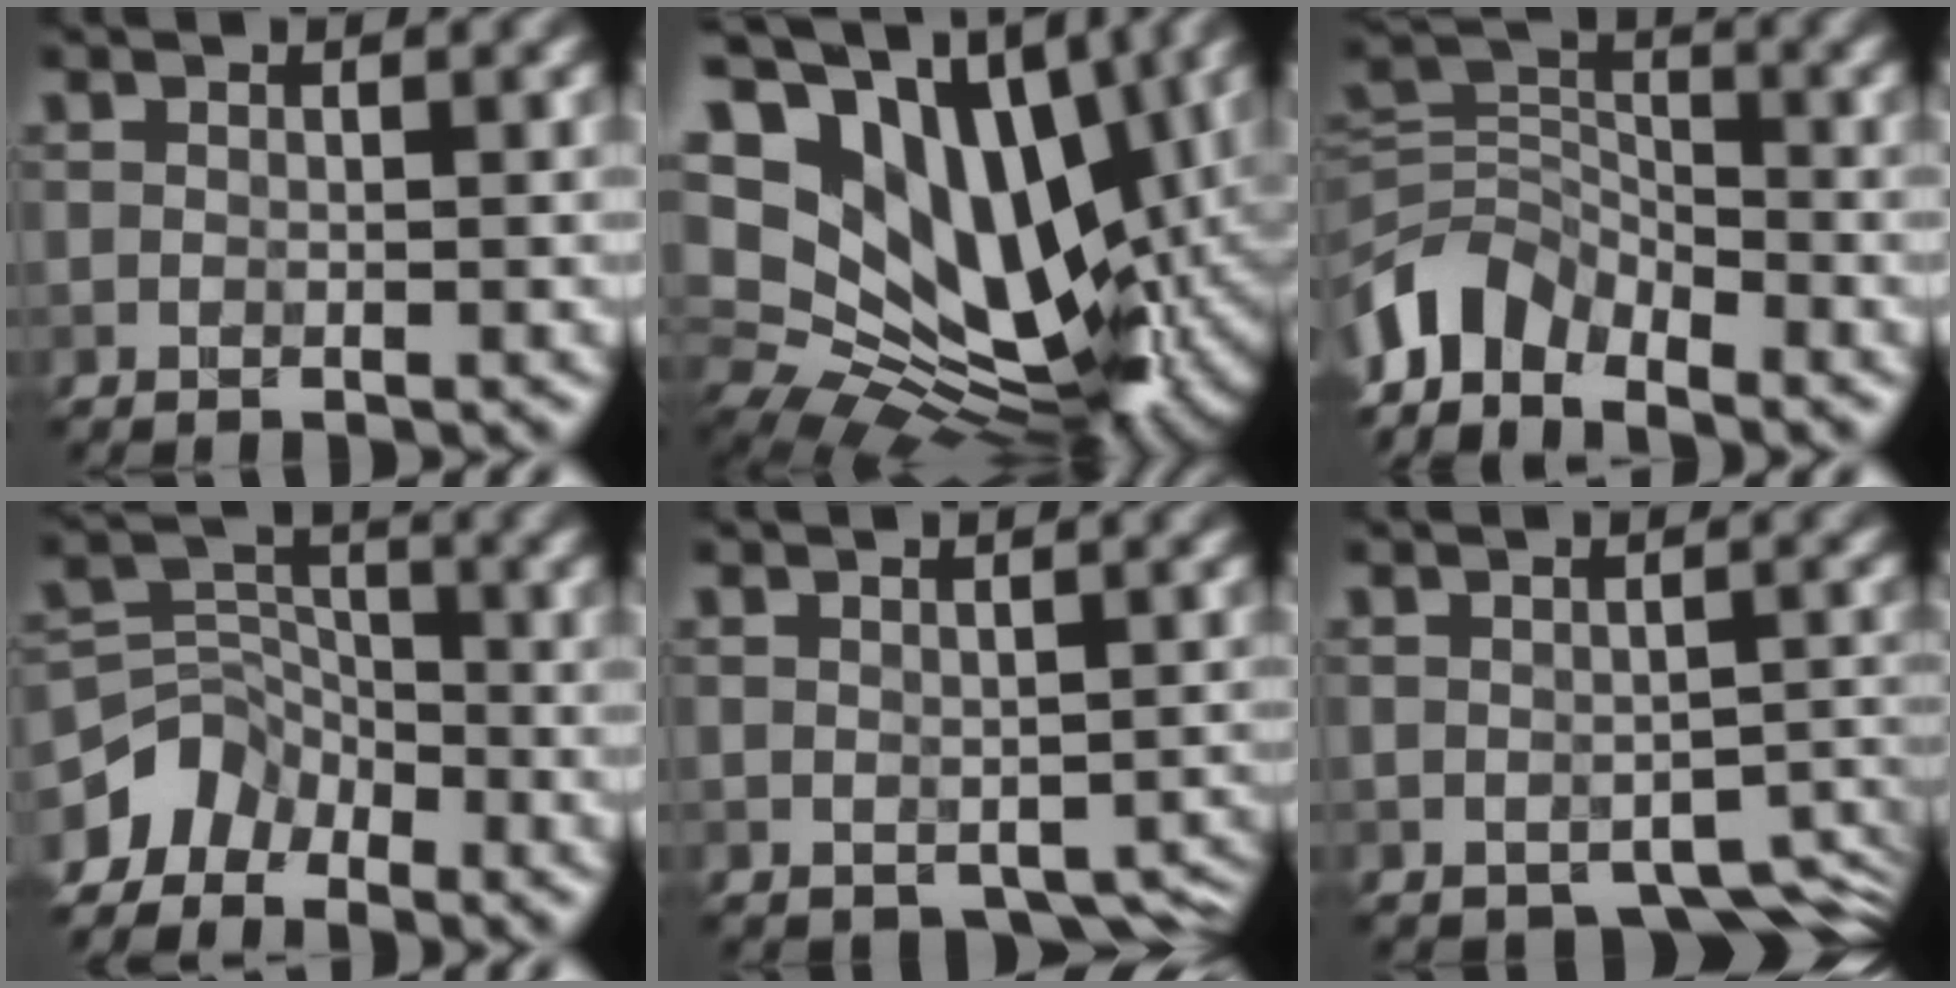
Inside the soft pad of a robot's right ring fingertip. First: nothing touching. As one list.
[{"total": 19.0, "force": [5.8, 11.9, 13.6], "torque": [-0.233, 0.011, 0.121]}, {"total": 6.1, "force": [-4.2, 3.6, 2.6], "torque": [-0.046, 0.002, -0.090]}, {"total": 4.2, "force": [-3.0, 2.7, 1.2], "torque": [-0.014, 0.003, -0.063]}, {"total": 4.2, "force": [-1.7, 2.9, 2.4], "torque": [-0.019, -0.017, -0.007]}, {"total": 5.5, "force": [-3.6, 3.0, 3.0], "torque": [-0.026, -0.015, -0.035]}]